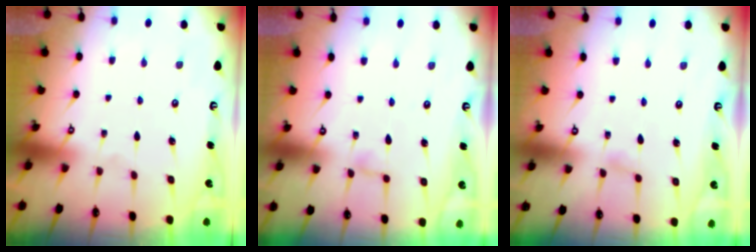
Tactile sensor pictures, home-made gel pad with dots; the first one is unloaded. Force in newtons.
{"total": 2.9, "press": 2.9, "slide": 0.2}
{"total": 2.3, "press": 2.3, "slide": 0.3}